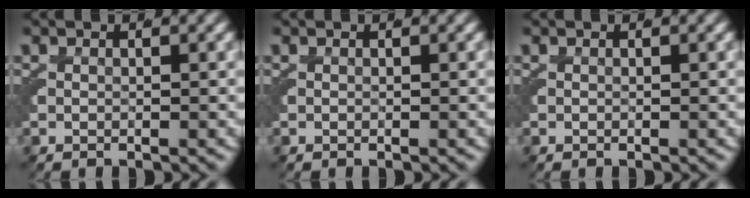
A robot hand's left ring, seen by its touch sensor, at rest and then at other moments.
{"total": 0.0}
{"total": 0.0}